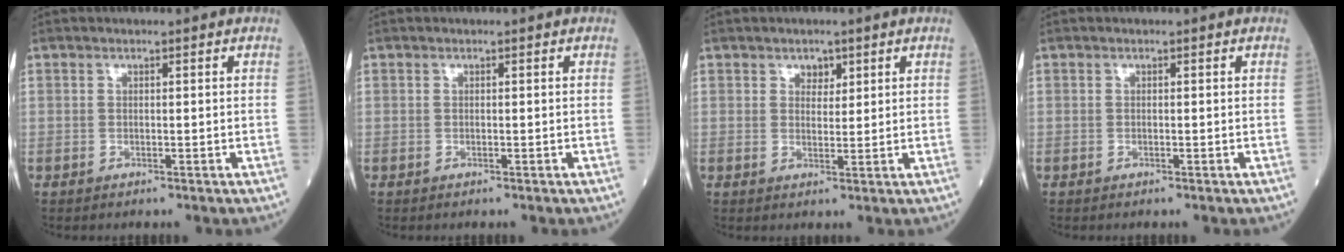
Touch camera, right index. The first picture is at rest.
{"total": 0.0}
{"total": 2.1, "force": [1.3, 1.4, 0.9], "torque": [-0.008, -0.001, 0.019]}
{"total": 0.0}